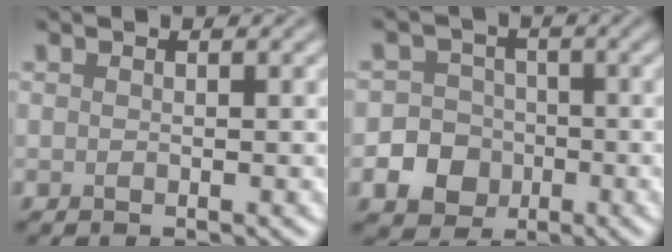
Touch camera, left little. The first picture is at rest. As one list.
[{"total": 7.2, "force": [-2.8, 6.4, 1.6], "torque": [-0.016, -0.013, -0.067]}]